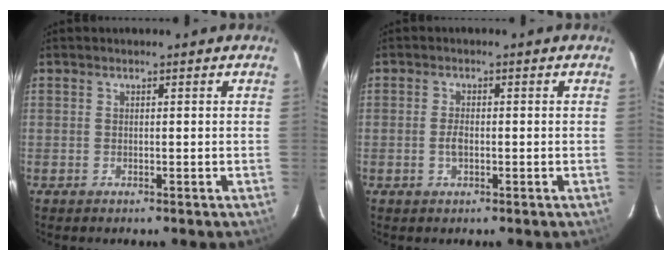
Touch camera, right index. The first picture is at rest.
{"total": 2.0, "force": [-0.5, 1.1, 1.7], "torque": [-0.035, 0.000, -0.009]}